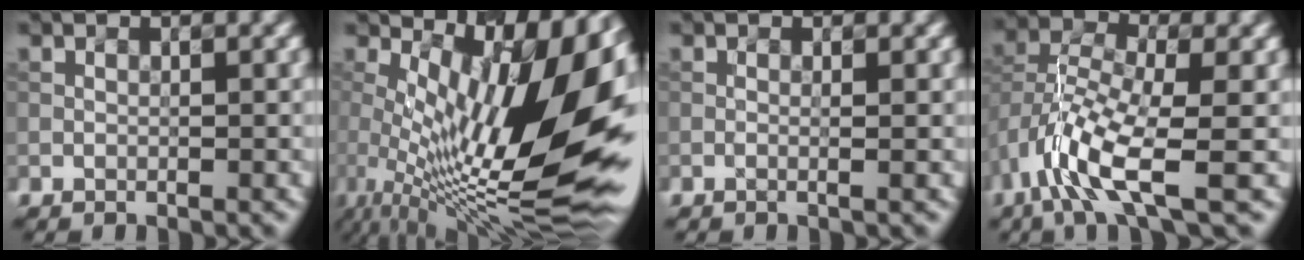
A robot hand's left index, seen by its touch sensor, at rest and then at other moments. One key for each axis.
{"total": 14.5, "fx": 2.3, "fy": 4.9, "fz": 13.4, "tx": -0.191, "ty": -0.009, "tz": 0.046}
{"total": 0.9, "fx": 0.0, "fy": 0.3, "fz": 0.8, "tx": -0.013, "ty": -0.004, "tz": -0.006}
{"total": 7.3, "fx": -3.3, "fy": 2.6, "fz": 6.0, "tx": -0.120, "ty": -0.001, "tz": -0.075}